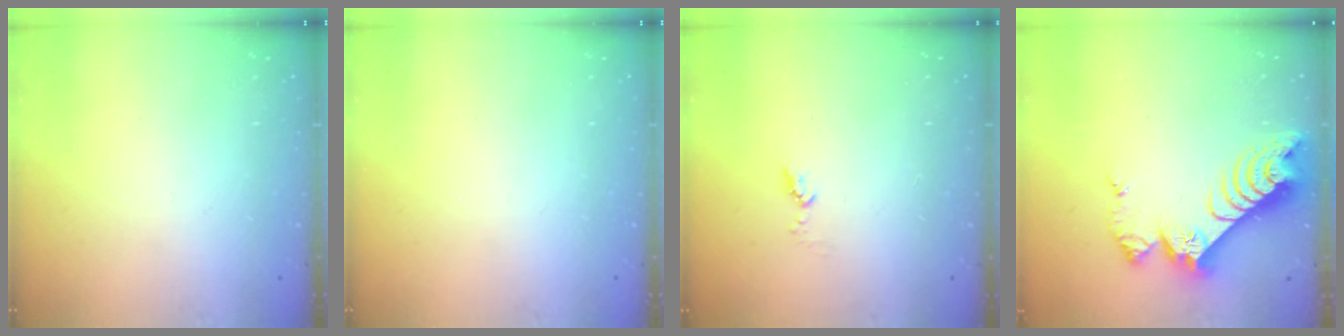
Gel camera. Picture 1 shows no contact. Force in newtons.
{"total": 0.0}
{"total": 3.7, "press": 3.6, "slide": 0.4}
{"total": 11.0, "press": 11.0, "slide": 1.0}